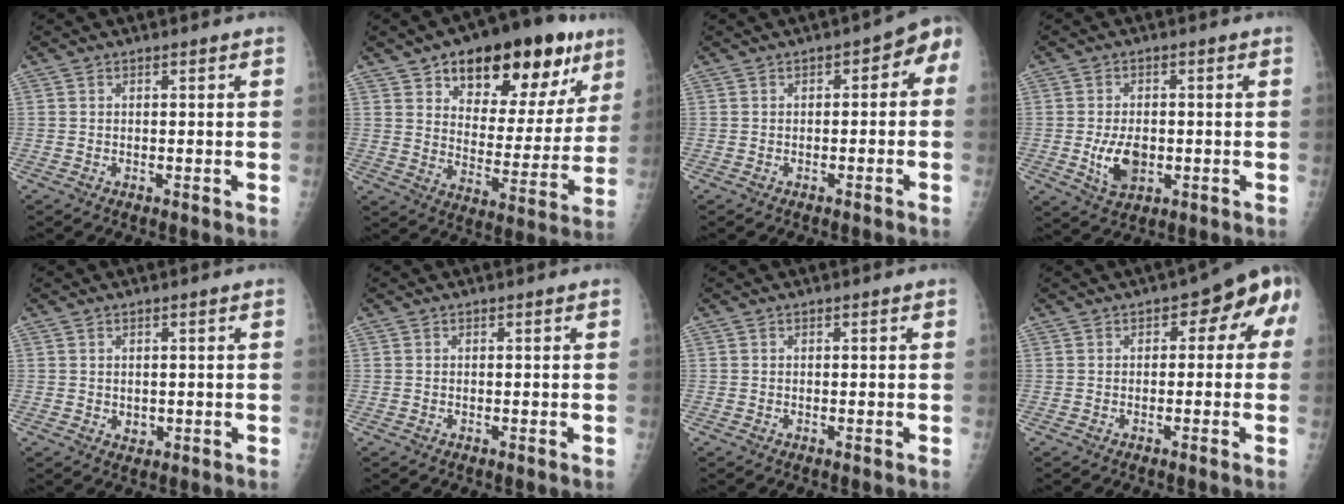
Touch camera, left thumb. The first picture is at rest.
{"total": 23.6, "force": [13.2, 11.8, 15.7], "torque": [-0.170, -0.029, 0.199]}
{"total": 4.8, "force": [-0.9, 2.8, 3.7], "torque": [-0.020, 0.031, -0.021]}
{"total": 6.7, "force": [-1.3, 4.3, 5.0], "torque": [-0.080, -0.007, -0.016]}
{"total": 1.5, "force": [0.1, 1.3, 0.7], "torque": [-0.006, -0.003, 0.008]}
{"total": 0.0}
{"total": 0.0}
{"total": 6.6, "force": [0.5, 3.8, 5.4], "torque": [-0.028, 0.026, -0.008]}